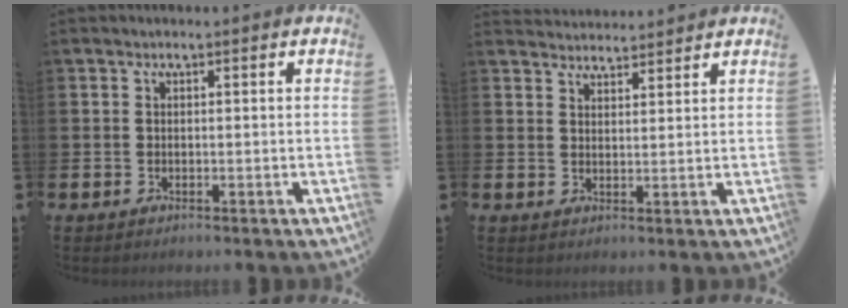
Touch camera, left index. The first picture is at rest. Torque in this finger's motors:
{"motor_torque": [-1.04, -1.10, -0.66, -0.10]}